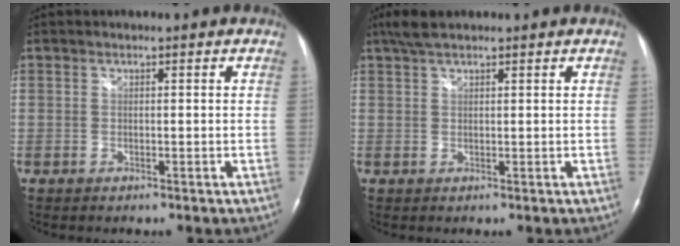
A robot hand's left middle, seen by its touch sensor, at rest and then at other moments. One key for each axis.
{"total": 3.4, "fx": 2.6, "fy": 1.0, "fz": 1.9, "tx": -0.043, "ty": 0.016, "tz": 0.052}